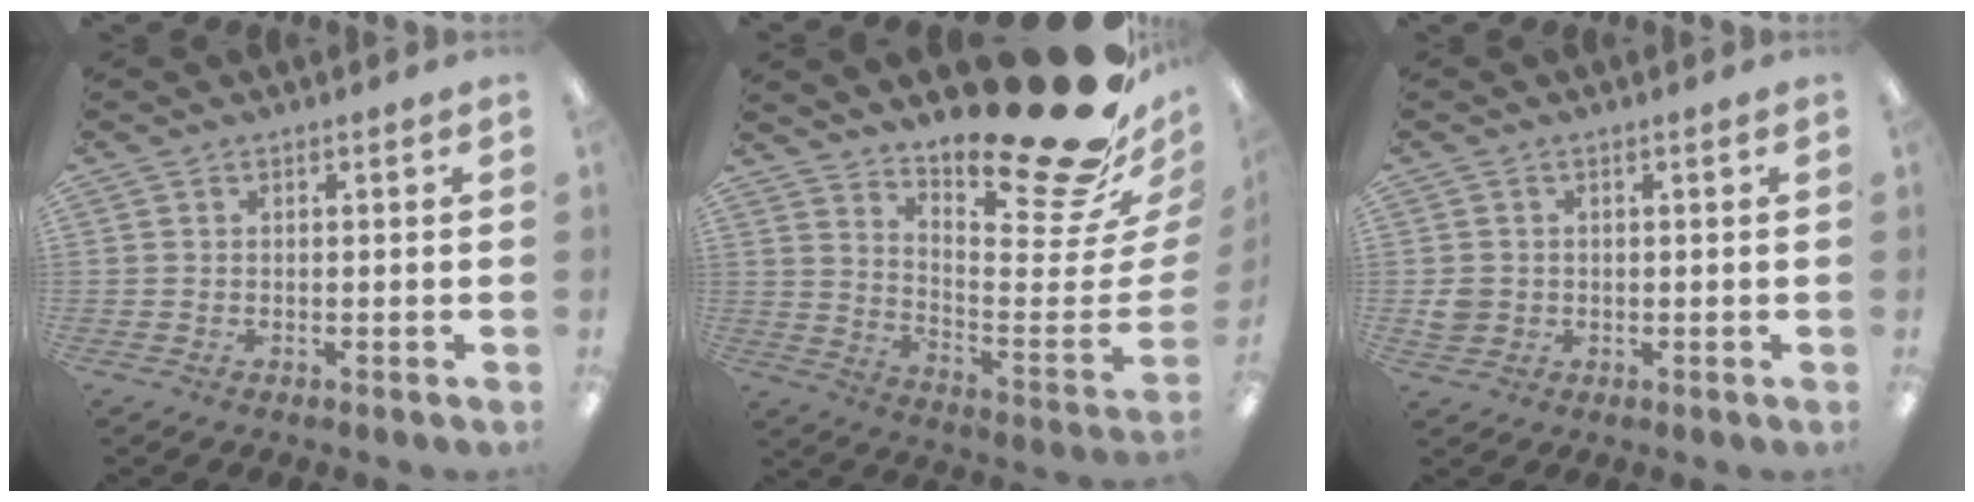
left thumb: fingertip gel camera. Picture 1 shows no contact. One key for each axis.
{"total": 23.7, "fx": 18.2, "fy": 4.8, "fz": 14.4, "tx": -0.149, "ty": -0.163, "tz": 0.292}
{"total": 3.1, "fx": 0.1, "fy": 3.0, "fz": 0.8, "tx": -0.001, "ty": -0.002, "tz": -0.001}